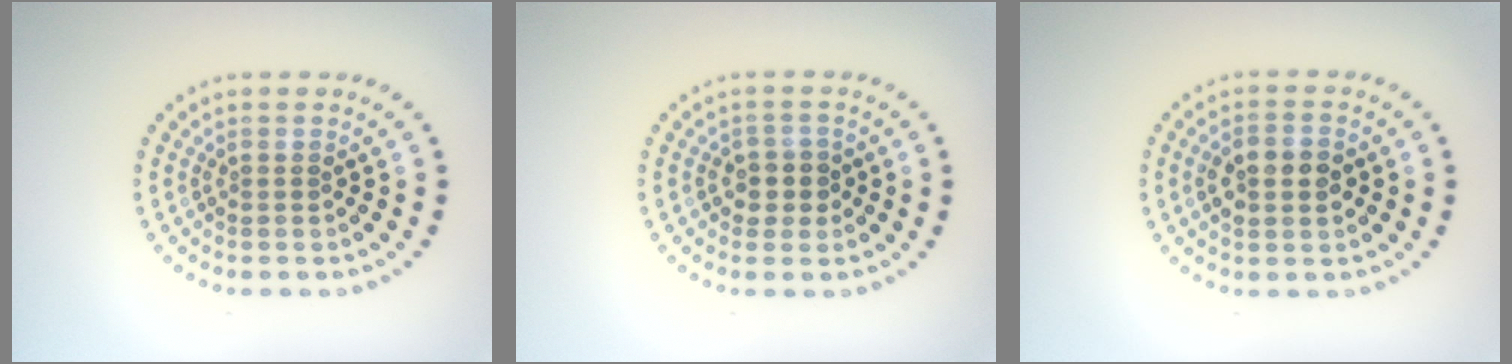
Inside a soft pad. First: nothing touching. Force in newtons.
{"total": 2.3, "press": 2.1, "slide": 1.0}
{"total": 3.6, "press": 3.6, "slide": 0.3}